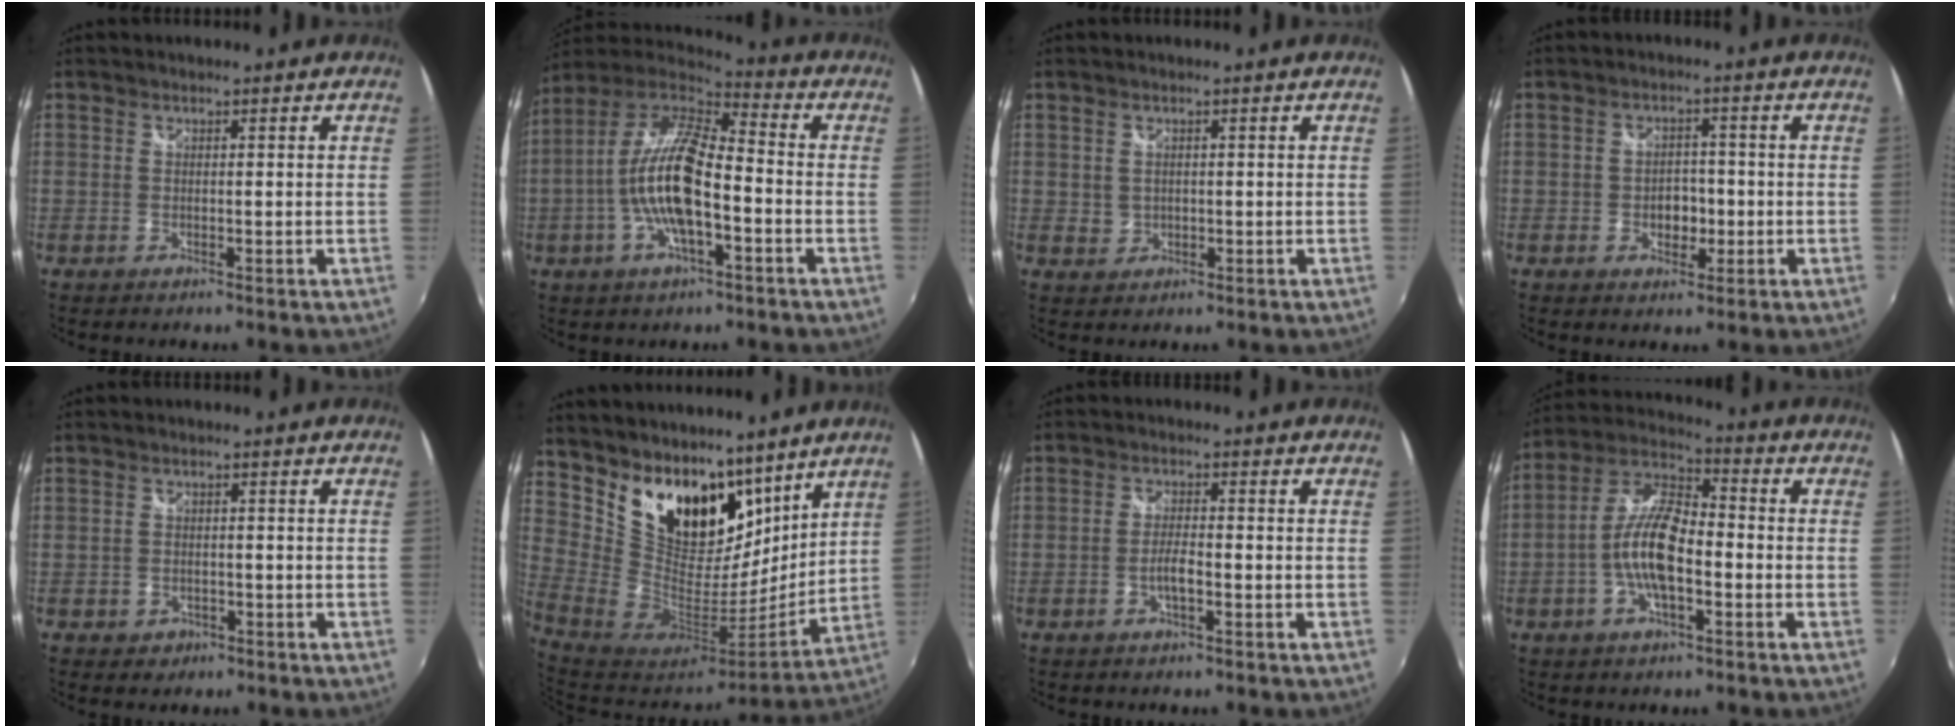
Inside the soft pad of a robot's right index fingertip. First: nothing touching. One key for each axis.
{"total": 15.5, "fx": -3.9, "fy": 4.8, "fz": 14.2, "tx": -0.270, "ty": 0.000, "tz": -0.076}
{"total": 1.8, "fx": 0.2, "fy": 1.7, "fz": 0.8, "tx": -0.010, "ty": 0.001, "tz": 0.006}
{"total": 4.0, "fx": -1.1, "fy": 3.0, "fz": 2.5, "tx": -0.041, "ty": 0.003, "tz": -0.013}
{"total": 2.7, "fx": -1.1, "fy": 2.3, "fz": 0.8, "tx": -0.020, "ty": 0.001, "tz": -0.012}
{"total": 20.6, "fx": 13.8, "fy": 12.1, "fz": 9.2, "tx": -0.208, "ty": 0.000, "tz": 0.262}
{"total": 2.9, "fx": -1.3, "fy": 0.5, "fz": 2.6, "tx": -0.054, "ty": 0.001, "tz": -0.025}
{"total": 11.4, "fx": -3.0, "fy": 4.2, "fz": 10.1, "tx": -0.211, "ty": 0.009, "tz": -0.061}